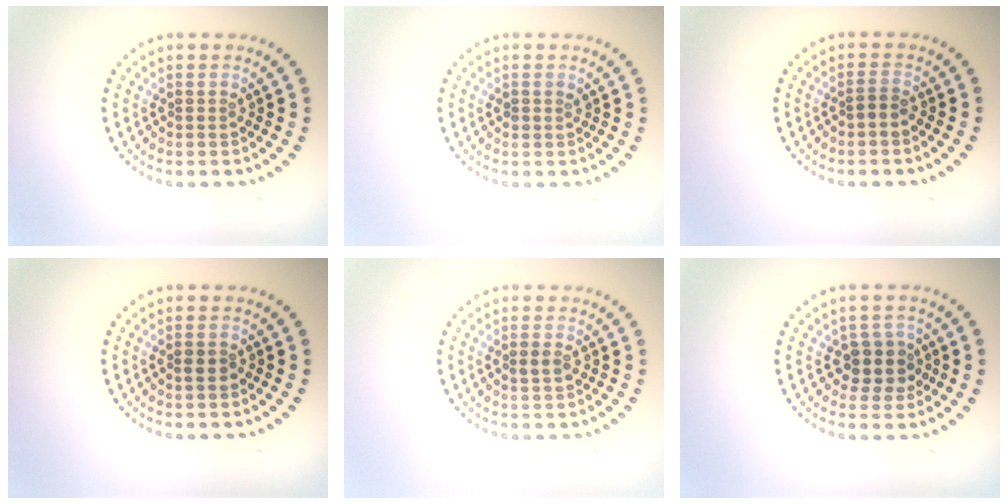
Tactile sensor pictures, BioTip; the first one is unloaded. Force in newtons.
{"total": 0.7, "press": 0.7, "slide": 0.2}
{"total": 0.8, "press": 0.7, "slide": 0.4}
{"total": 1.0, "press": 1.0, "slide": 0.3}
{"total": 1.2, "press": 1.2, "slide": 0.1}
{"total": 2.8, "press": 2.5, "slide": 1.3}